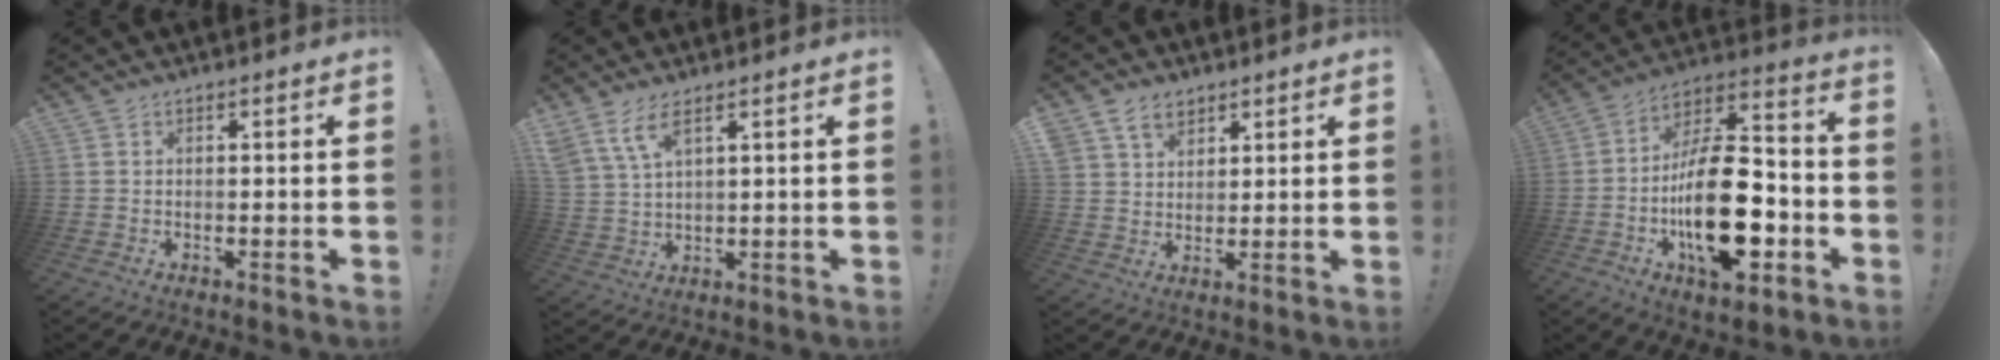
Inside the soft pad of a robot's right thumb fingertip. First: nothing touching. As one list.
[{"total": 7.2, "force": [4.6, 2.4, 5.0], "torque": [-0.097, -0.014, 0.089]}, {"total": 7.5, "force": [4.8, 5.2, 2.6], "torque": [-0.040, -0.019, 0.093]}, {"total": 24.8, "force": [-5.9, 12.1, 20.8], "torque": [-0.364, 0.034, -0.086]}]